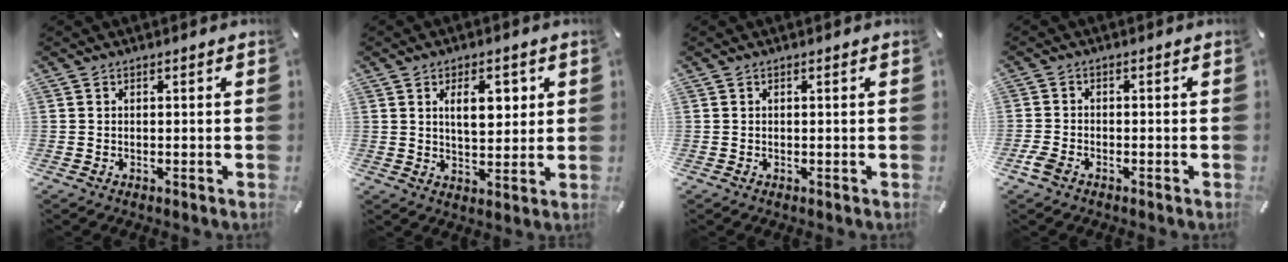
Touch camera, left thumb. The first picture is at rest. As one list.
[{"total": 8.2, "force": [2.8, 4.5, 6.3], "torque": [-0.088, -0.008, 0.042]}, {"total": 0.0}, {"total": 2.8, "force": [-1.8, 1.5, 1.4], "torque": [-0.045, -0.002, -0.038]}]